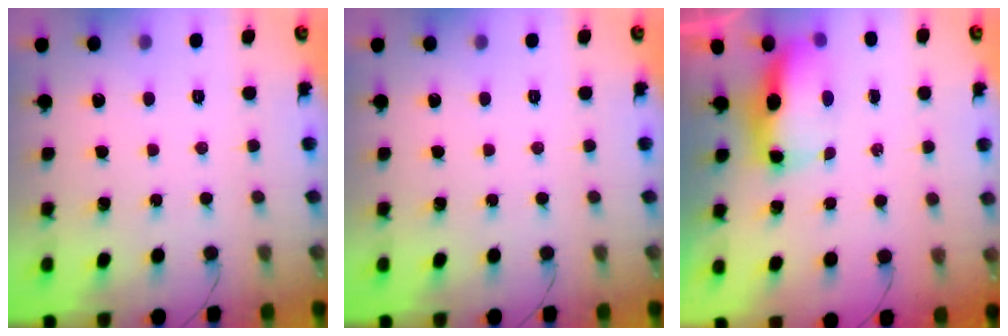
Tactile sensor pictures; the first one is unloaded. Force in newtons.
{"total": 0.0}
{"total": 10.2, "press": 8.2, "slide": 6.1}